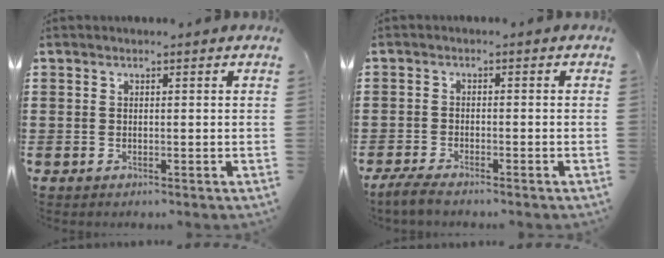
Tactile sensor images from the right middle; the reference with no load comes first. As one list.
[{"total": 2.7, "force": [-2.5, 0.5, 1.1], "torque": [-0.033, -0.004, -0.054]}]